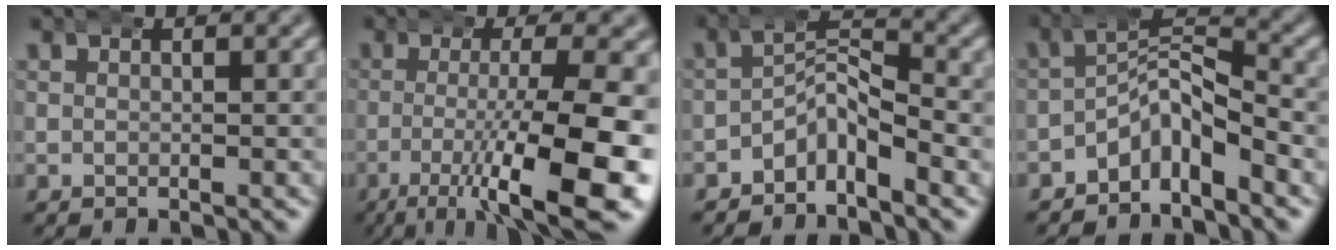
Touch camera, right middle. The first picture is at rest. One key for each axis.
{"total": 10.7, "fx": -3.6, "fy": 3.0, "fz": 9.6, "tx": -0.143, "ty": -0.024, "tz": -0.038}
{"total": 3.7, "fx": -2.1, "fy": 1.9, "fz": 2.3, "tx": -0.021, "ty": 0.005, "tz": -0.046}
{"total": 5.7, "fx": -2.8, "fy": 3.2, "fz": 3.8, "tx": -0.045, "ty": -0.003, "tz": -0.053}